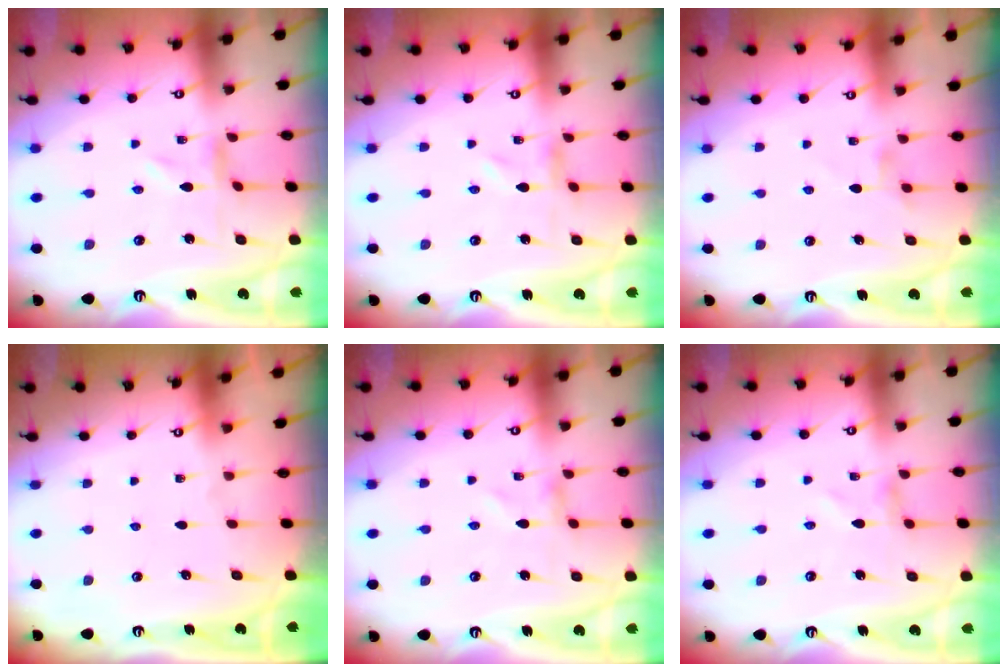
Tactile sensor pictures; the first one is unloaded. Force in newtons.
{"total": 0.0}
{"total": 2.3, "press": 2.3, "slide": 0.4}
{"total": 0.0}
{"total": 0.0}
{"total": 0.8, "press": 0.8, "slide": 0.1}